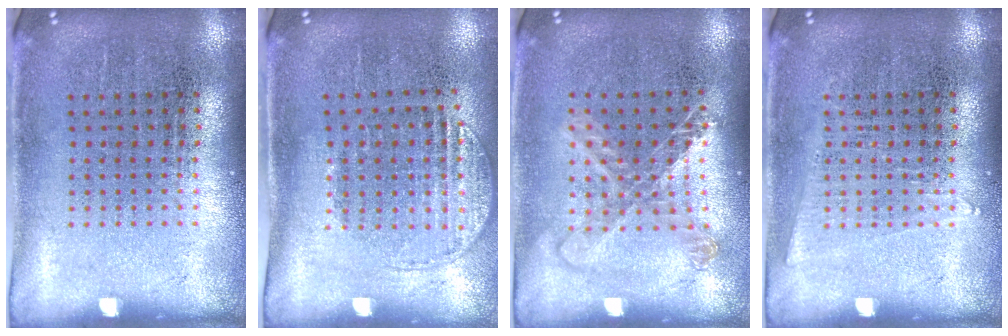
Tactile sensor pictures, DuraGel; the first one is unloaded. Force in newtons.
{"total": 1.3, "press": 1.1, "slide": 0.6}
{"total": 1.3, "press": 1.2, "slide": 0.6}
{"total": 0.9, "press": 0.9, "slide": 0.3}